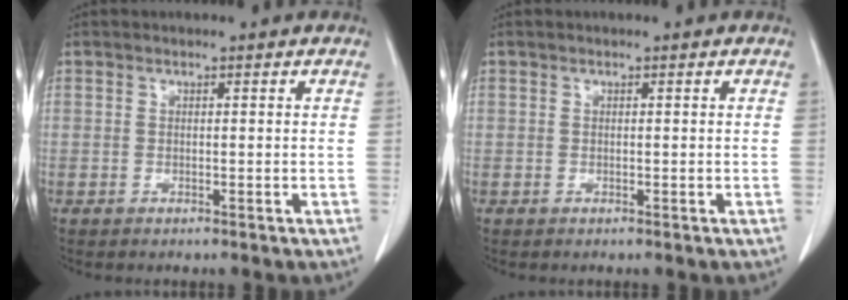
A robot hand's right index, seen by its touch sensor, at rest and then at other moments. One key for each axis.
{"total": 0.0}